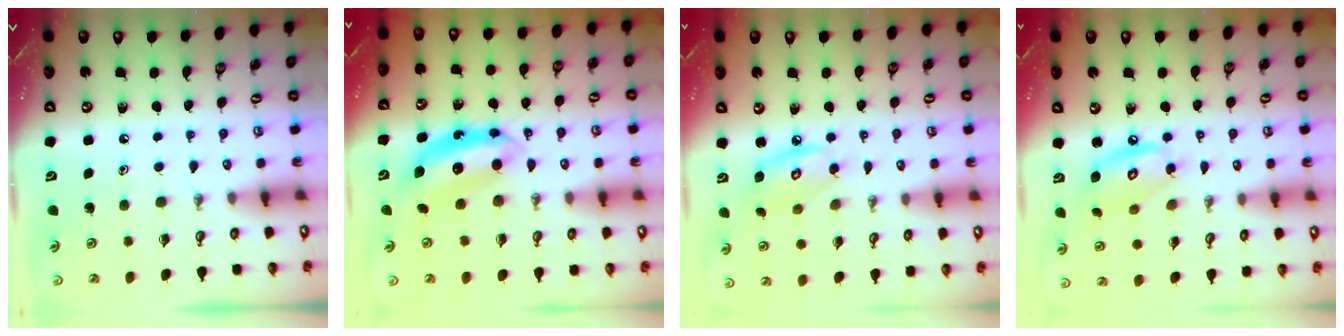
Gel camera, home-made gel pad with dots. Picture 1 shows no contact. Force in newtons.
{"total": 7.7, "press": 7.7, "slide": 0.3}
{"total": 8.2, "press": 8.2, "slide": 0.6}
{"total": 10.0, "press": 10.0, "slide": 0.7}